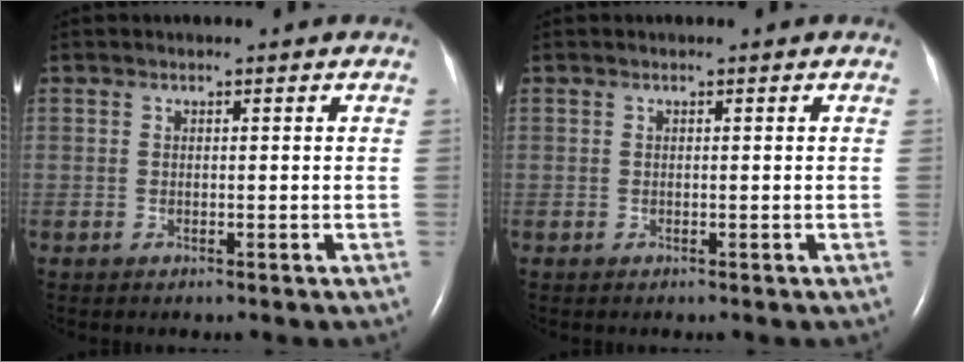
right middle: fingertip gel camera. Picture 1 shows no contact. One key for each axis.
{"total": 0.0}